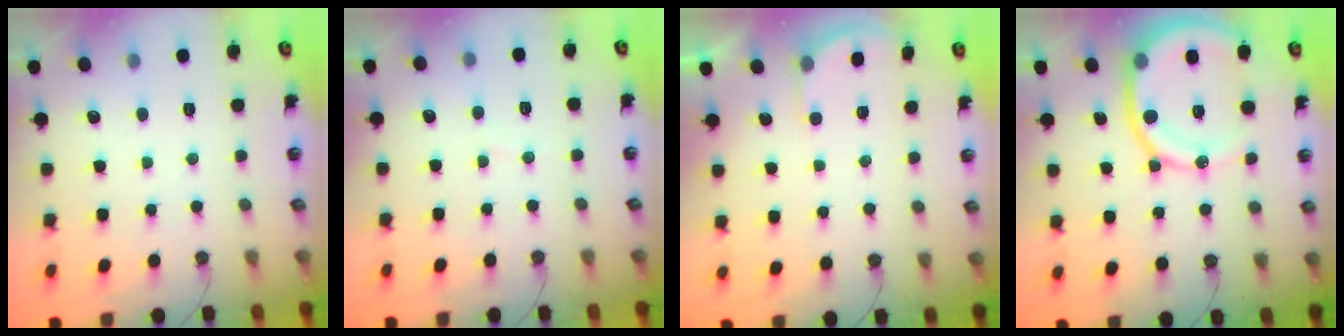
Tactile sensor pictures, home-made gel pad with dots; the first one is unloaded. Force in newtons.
{"total": 3.0, "press": 2.9, "slide": 0.3}
{"total": 2.1, "press": 2.1, "slide": 0.1}
{"total": 15.7, "press": 15.5, "slide": 1.8}